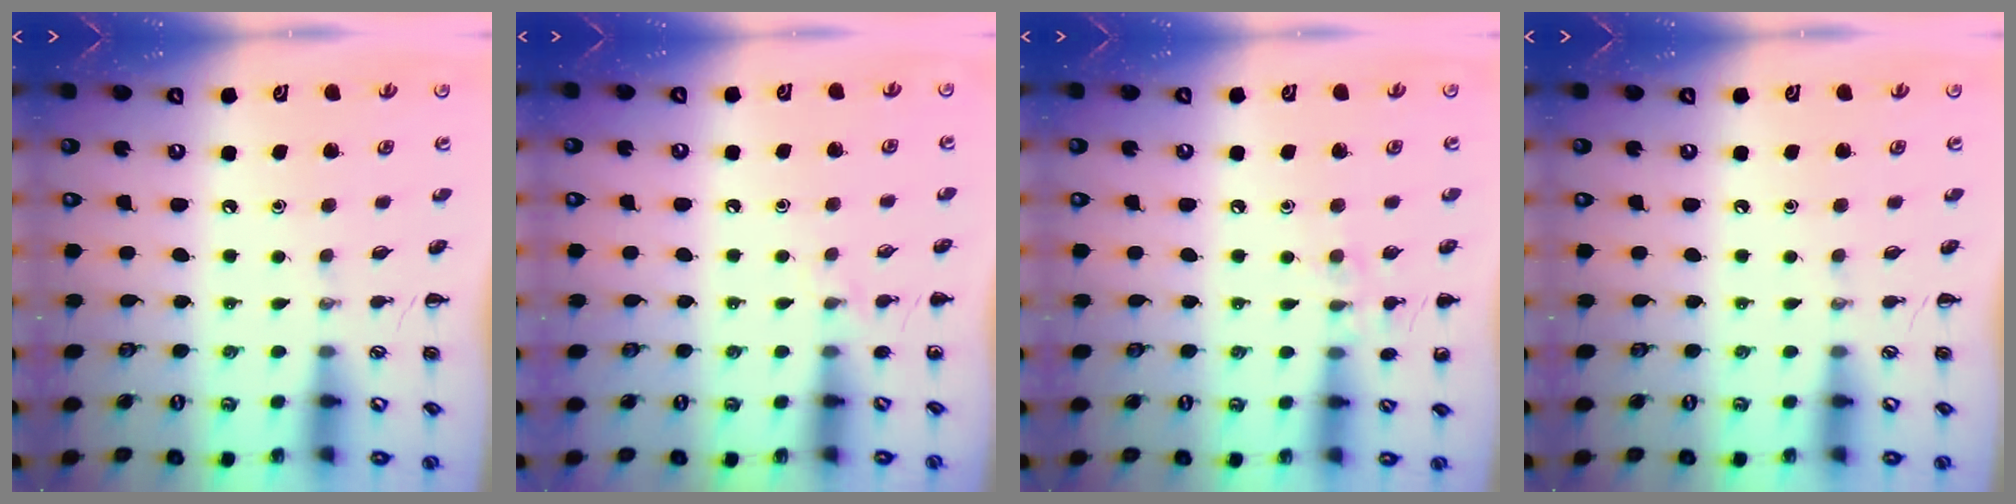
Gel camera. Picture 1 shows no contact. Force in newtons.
{"total": 3.9, "press": 3.7, "slide": 1.3}
{"total": 7.4, "press": 7.1, "slide": 2.1}
{"total": 0.0}